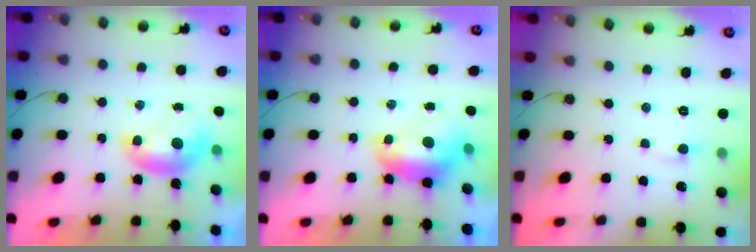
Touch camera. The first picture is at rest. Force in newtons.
{"total": 1.6, "press": 1.4, "slide": 0.7}
{"total": 0.7, "press": 0.6, "slide": 0.5}